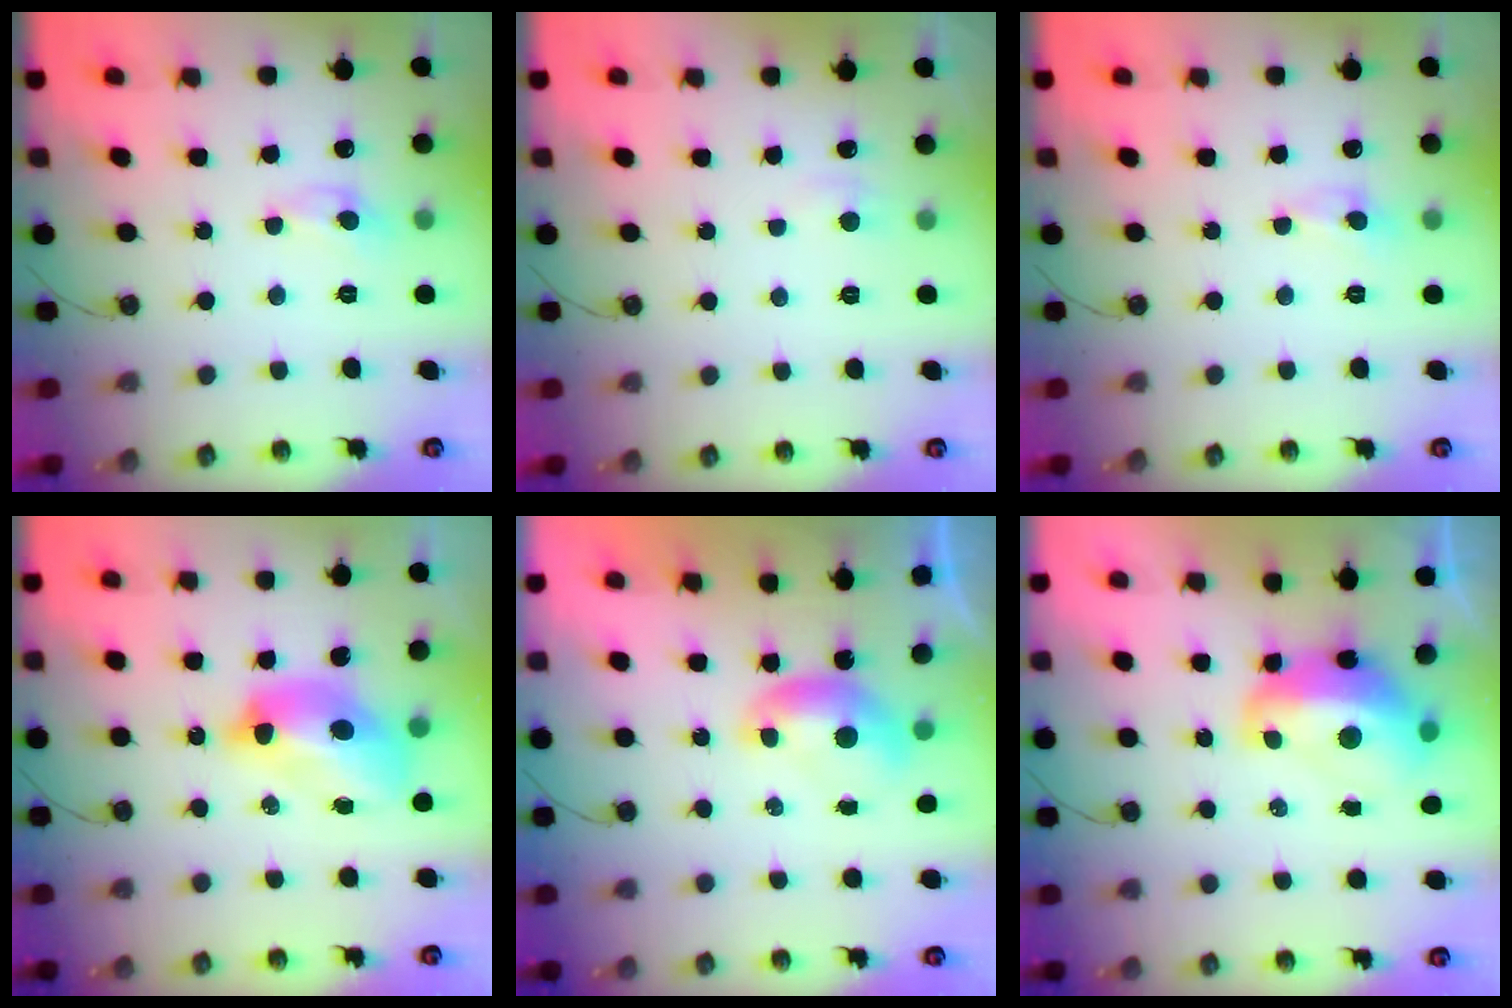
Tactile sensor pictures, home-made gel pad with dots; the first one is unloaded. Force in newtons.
{"total": 2.7, "press": 2.7, "slide": 0.3}
{"total": 0.6, "press": 0.5, "slide": 0.4}
{"total": 9.9, "press": 9.9, "slide": 1.1}
{"total": 0.0}
{"total": 8.5, "press": 8.4, "slide": 1.2}